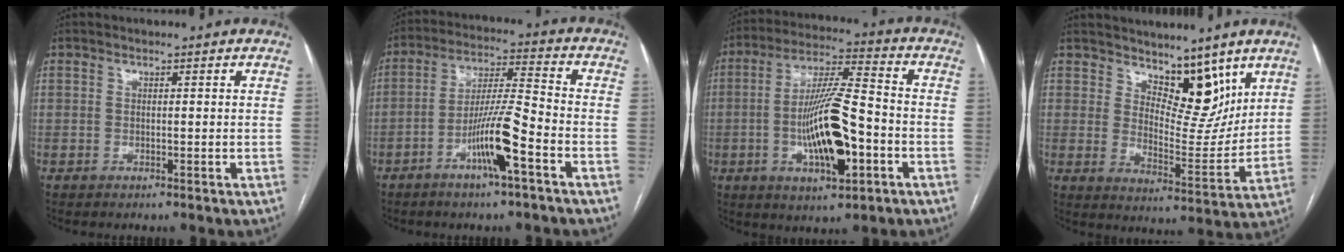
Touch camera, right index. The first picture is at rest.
{"total": 10.0, "force": [-4.7, 0.4, 8.9], "torque": [-0.170, 0.006, -0.086]}
{"total": 14.5, "force": [-3.7, 3.3, 13.6], "torque": [-0.253, 0.003, -0.062]}
{"total": 9.4, "force": [6.9, 4.2, 4.9], "torque": [-0.064, -0.009, 0.122]}